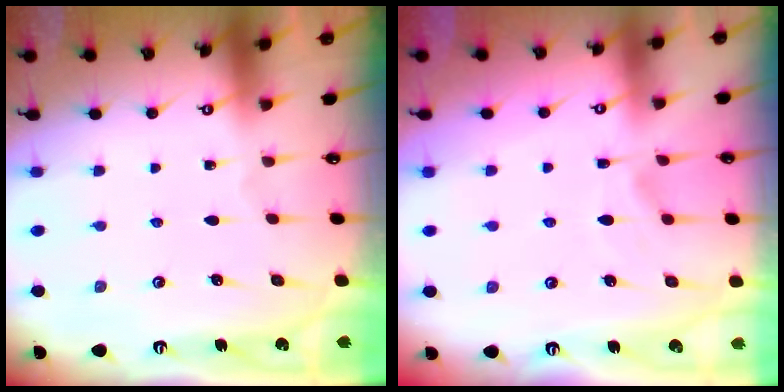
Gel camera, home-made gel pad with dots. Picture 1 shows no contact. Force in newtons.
{"total": 1.8, "press": 1.3, "slide": 1.3}